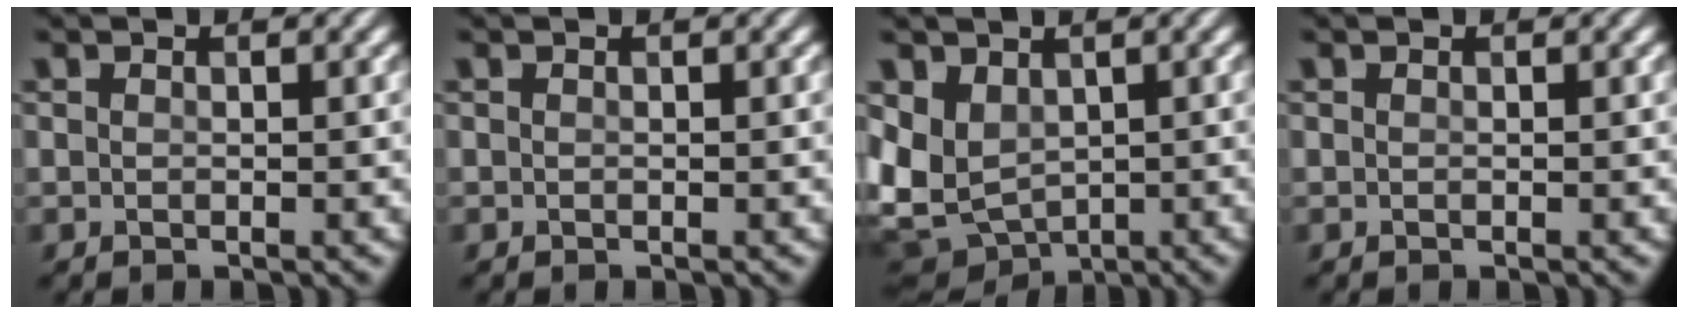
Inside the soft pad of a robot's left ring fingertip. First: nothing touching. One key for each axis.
{"total": 0.0}
{"total": 5.9, "fx": 0.2, "fy": 4.6, "fz": 3.8, "tx": -0.087, "ty": -0.016, "tz": 0.003}
{"total": 0.0}